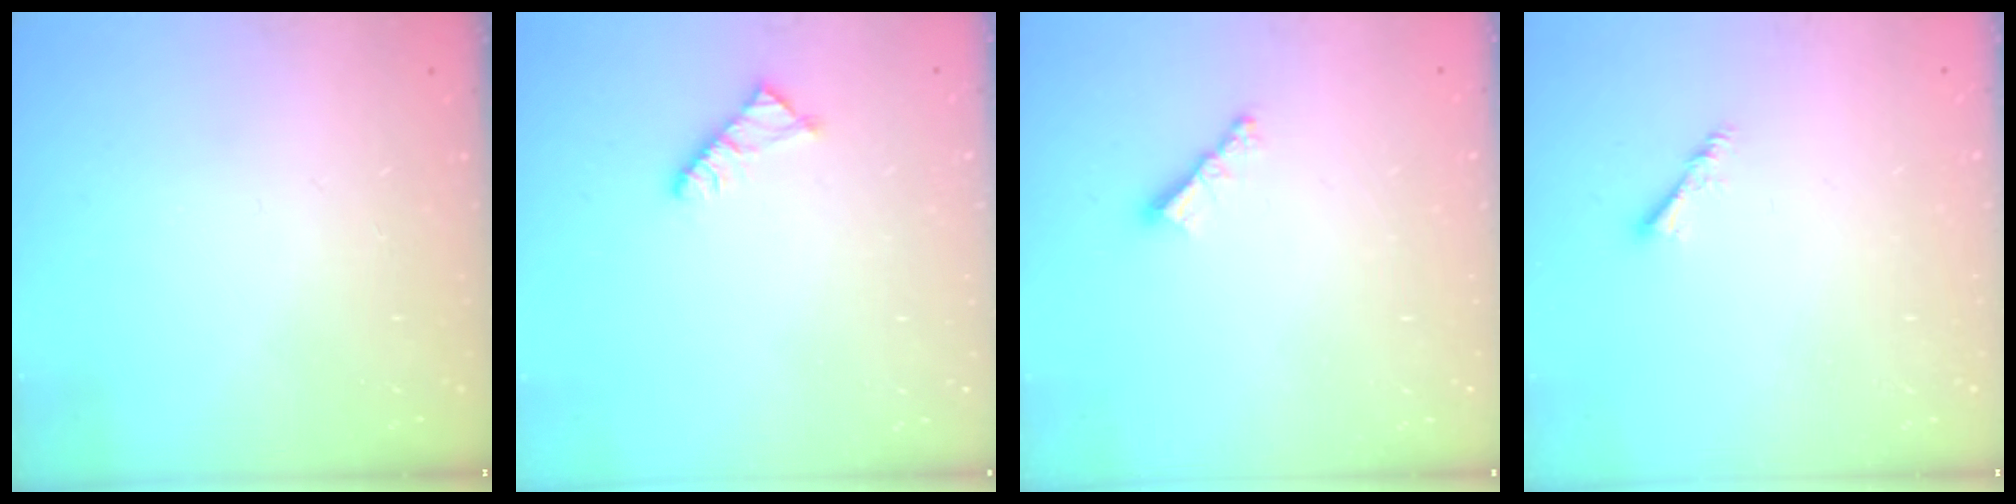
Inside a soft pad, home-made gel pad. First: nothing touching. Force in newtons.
{"total": 5.2, "press": 5.2, "slide": 0.6}
{"total": 3.8, "press": 3.8, "slide": 0.2}
{"total": 3.0, "press": 2.9, "slide": 0.6}